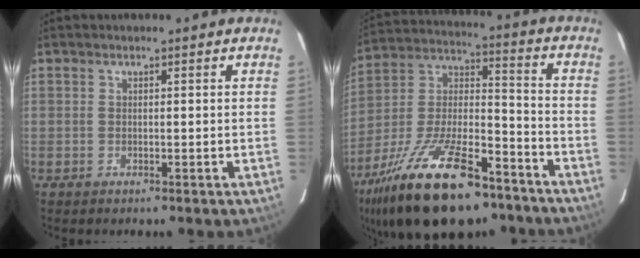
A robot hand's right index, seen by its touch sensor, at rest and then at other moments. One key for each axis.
{"total": 26.4, "fx": -17.2, "fy": 10.0, "fz": 17.3, "tx": -0.332, "ty": -0.018, "tz": -0.276}